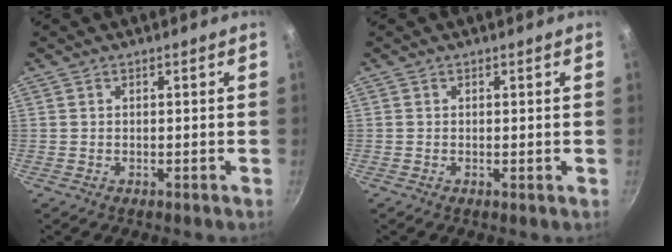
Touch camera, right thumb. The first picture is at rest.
{"total": 0.0}